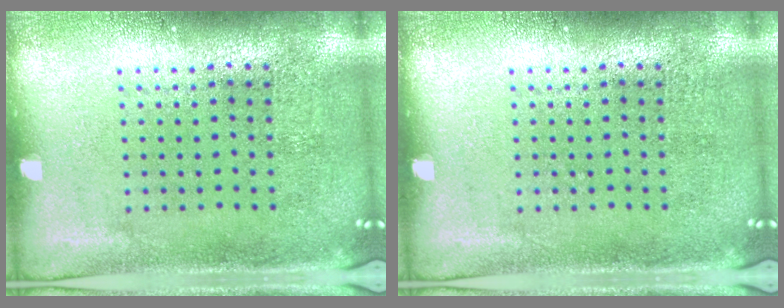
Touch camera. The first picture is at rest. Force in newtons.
{"total": 0.0}